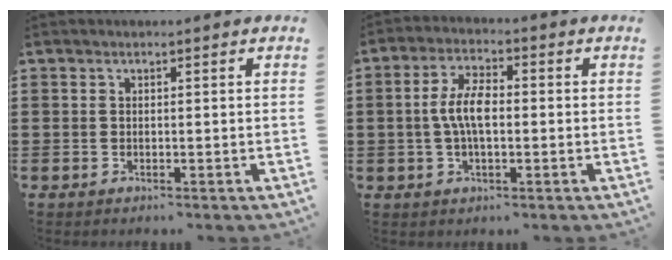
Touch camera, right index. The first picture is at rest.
{"total": 6.5, "force": [-0.3, 2.7, 5.9], "torque": [-0.128, 0.001, -0.012]}